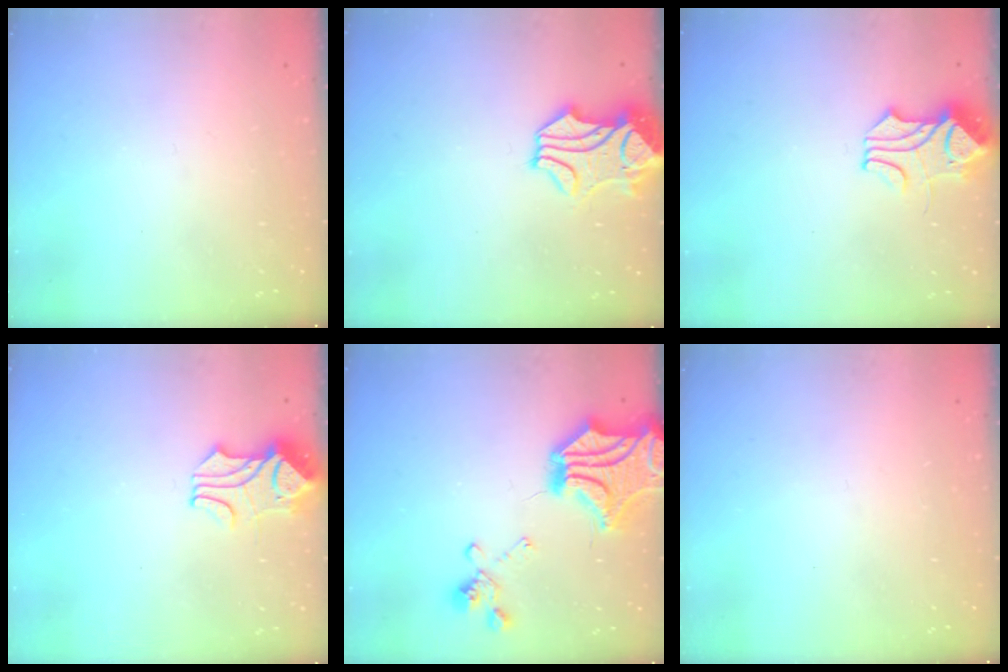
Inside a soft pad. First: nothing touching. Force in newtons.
{"total": 1.9, "press": 1.4, "slide": 1.3}
{"total": 1.8, "press": 1.7, "slide": 0.7}
{"total": 1.6, "press": 1.2, "slide": 1.0}
{"total": 7.9, "press": 7.2, "slide": 3.2}
{"total": 0.0}